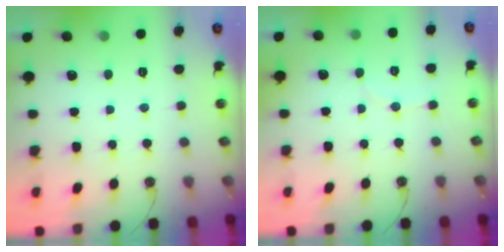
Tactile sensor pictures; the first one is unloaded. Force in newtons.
{"total": 4.1, "press": 4.1, "slide": 0.8}